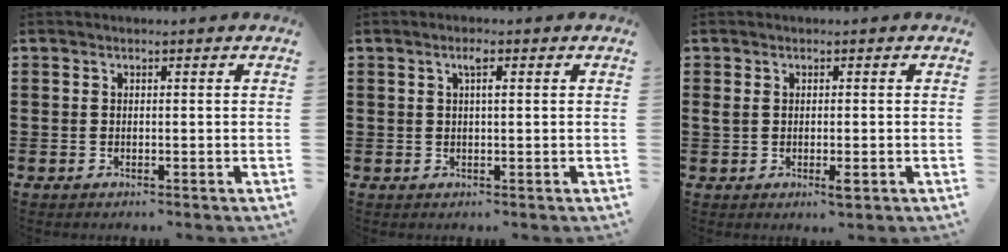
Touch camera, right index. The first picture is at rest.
{"total": 1.8, "force": [0.6, 0.3, 1.6], "torque": [-0.033, 0.005, 0.009]}
{"total": 2.1, "force": [-0.3, 0.7, 1.9], "torque": [-0.042, -0.003, -0.008]}